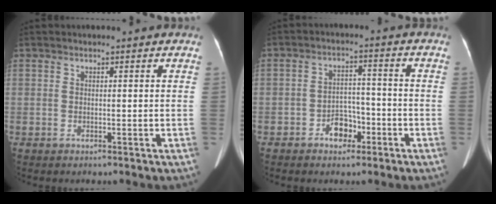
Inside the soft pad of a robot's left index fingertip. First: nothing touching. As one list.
[{"total": 4.7, "force": [-2.6, 3.0, 2.5], "torque": [-0.041, 0.016, -0.042]}]